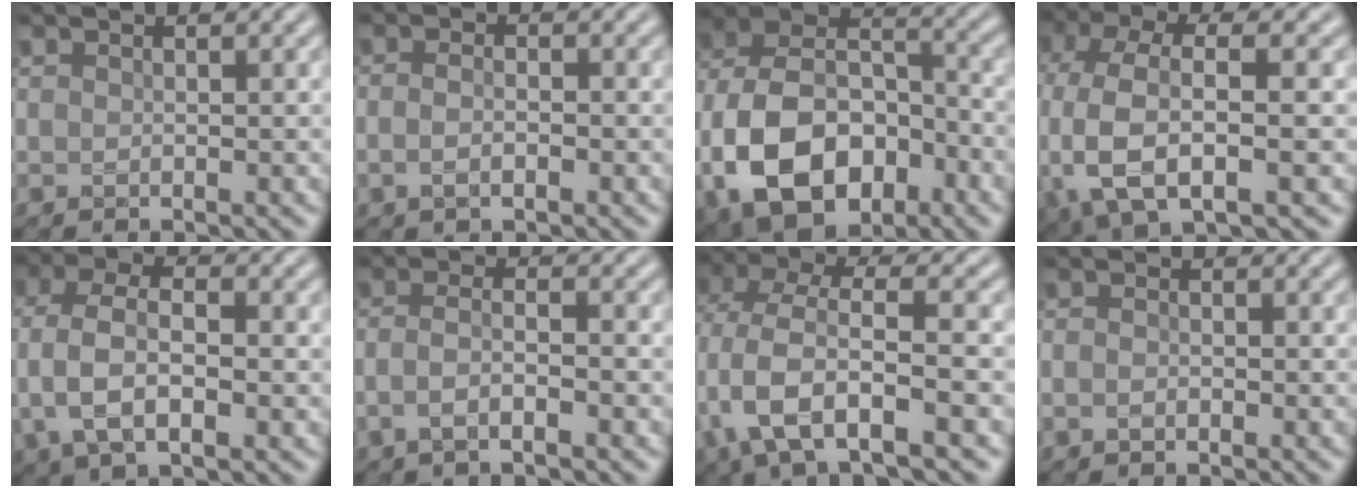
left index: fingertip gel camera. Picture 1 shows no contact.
{"total": 2.1, "force": [-0.6, 0.9, 1.8], "torque": [-0.030, -0.003, -0.015]}
{"total": 14.6, "force": [-4.9, 9.6, 9.9], "torque": [-0.217, -0.015, -0.091]}
{"total": 8.9, "force": [-1.5, 4.4, 7.6], "torque": [-0.168, -0.008, -0.031]}
{"total": 6.2, "force": [-0.7, 3.4, 5.1], "torque": [-0.108, 0.007, -0.019]}
{"total": 3.0, "force": [-1.3, 0.9, 2.6], "torque": [-0.050, 0.002, -0.034]}
{"total": 7.5, "force": [-1.9, 3.1, 6.5], "torque": [-0.136, 0.002, -0.043]}
{"total": 1.0, "force": [-0.5, 0.5, 0.7], "torque": [-0.013, 0.000, -0.011]}